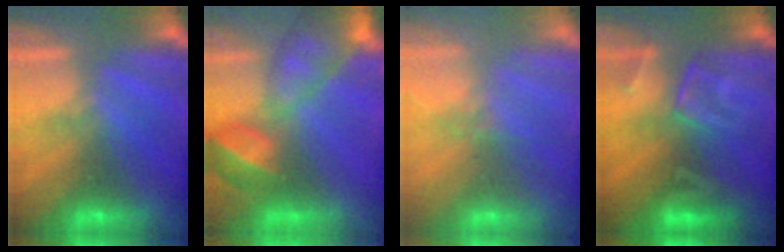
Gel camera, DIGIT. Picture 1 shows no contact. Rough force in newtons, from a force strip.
{"total": 7.8}
{"total": 10.9}
{"total": 2.9}